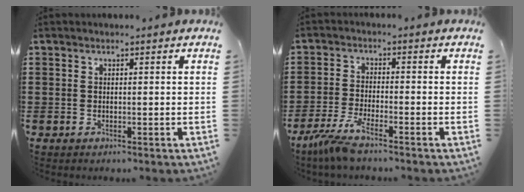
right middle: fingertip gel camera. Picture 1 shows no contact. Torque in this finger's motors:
{"motor_torque": [1.24, 0.26, 0.12, 0.13]}